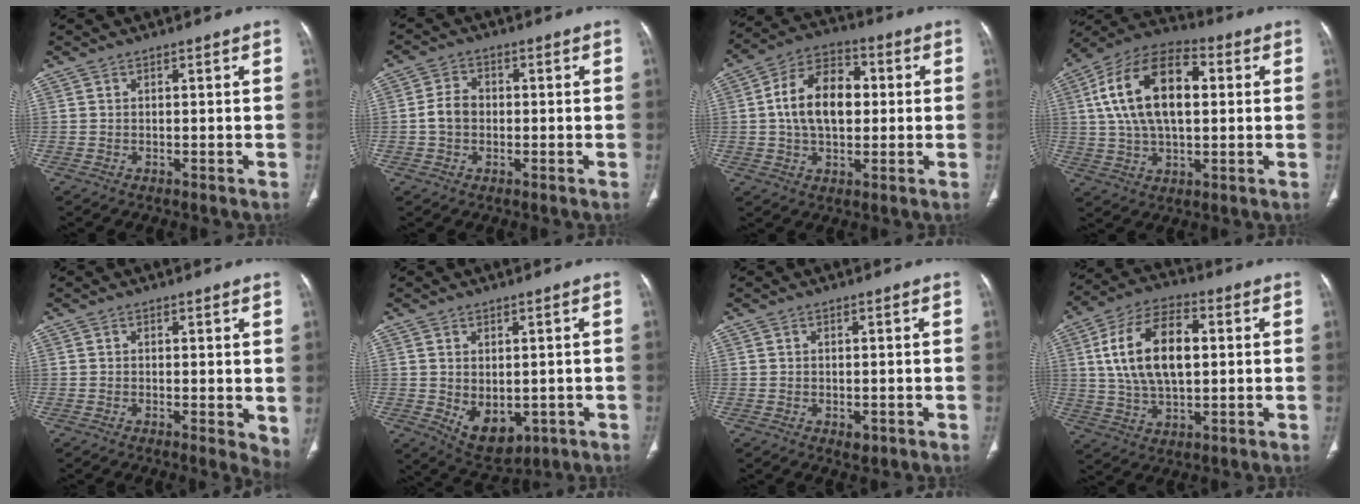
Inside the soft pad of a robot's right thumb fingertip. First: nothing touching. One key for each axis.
{"total": 4.5, "fx": -0.4, "fy": 3.5, "fz": 2.8, "tx": -0.048, "ty": 0.014, "tz": -0.014}
{"total": 13.6, "fx": 1.0, "fy": 8.7, "fz": 10.5, "tx": -0.164, "ty": 0.023, "tz": 0.009}
{"total": 18.9, "fx": 3.4, "fy": 10.4, "fz": 15.4, "tx": -0.271, "ty": 0.023, "tz": 0.053}
{"total": 4.4, "fx": 0.2, "fy": 1.7, "fz": 4.1, "tx": -0.047, "ty": -0.013, "tz": 0.002}
{"total": 7.8, "fx": -1.3, "fy": 5.1, "fz": 5.7, "tx": -0.069, "ty": -0.006, "tz": 0.003}
{"total": 1.4, "fx": -0.3, "fy": 1.0, "fz": 1.0, "tx": -0.007, "ty": -0.003, "tz": -0.001}
{"total": 16.1, "fx": 2.7, "fy": 8.8, "fz": 13.2, "tx": -0.235, "ty": 0.013, "tz": 0.048}